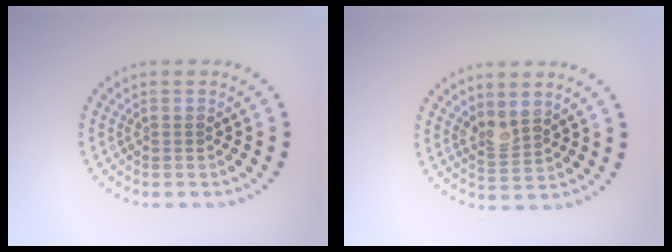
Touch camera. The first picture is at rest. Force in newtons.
{"total": 2.0, "press": 1.7, "slide": 1.1}